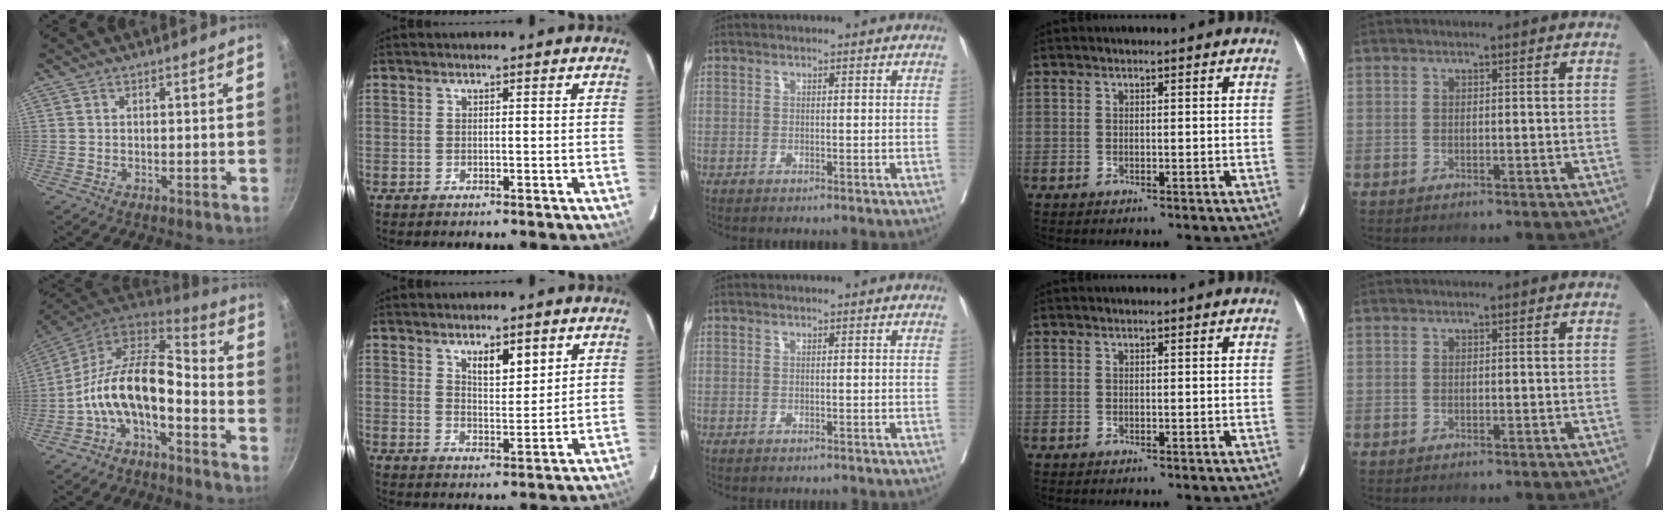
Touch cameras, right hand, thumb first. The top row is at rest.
{"thumb": {"total": 14.1, "force": [-5.1, 6.4, 11.4], "torque": [-0.192, 0.091, -0.100]}, "index": {"total": 5.0, "force": [2.9, 1.6, 3.7], "torque": [-0.064, -0.002, 0.052]}, "middle": {"total": 3.5, "force": [-3.2, 0.7, 1.2], "torque": [-0.017, -0.003, -0.039]}}